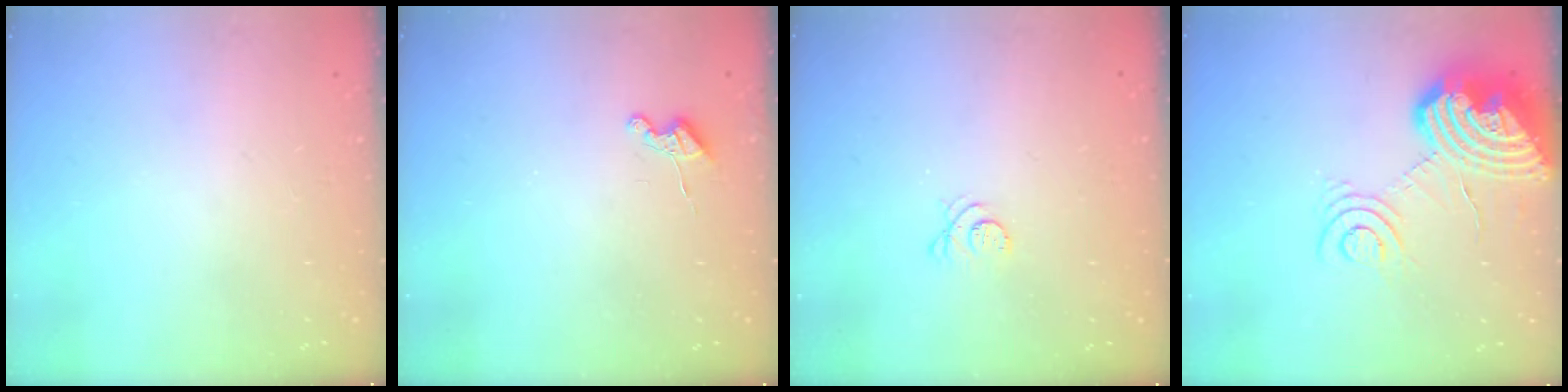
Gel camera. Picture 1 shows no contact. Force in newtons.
{"total": 3.7, "press": 3.6, "slide": 0.5}
{"total": 3.3, "press": 3.3, "slide": 0.5}
{"total": 16.4, "press": 16.3, "slide": 2.5}